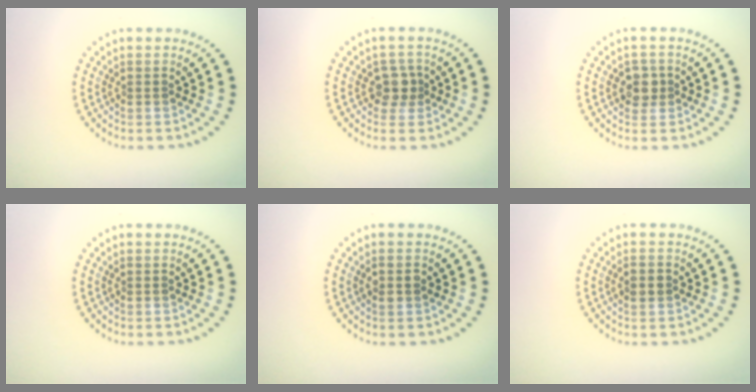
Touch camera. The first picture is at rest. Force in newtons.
{"total": 2.0, "press": 1.7, "slide": 1.0}
{"total": 1.9, "press": 1.8, "slide": 0.7}
{"total": 0.0}
{"total": 1.5, "press": 1.5, "slide": 0.1}
{"total": 1.2, "press": 1.2, "slide": 0.2}